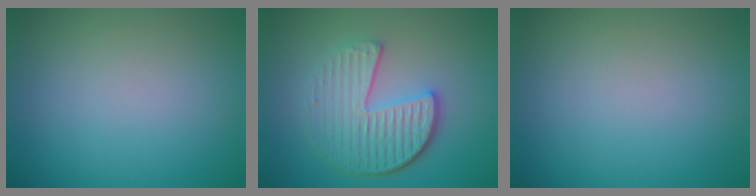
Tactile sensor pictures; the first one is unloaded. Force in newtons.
{"total": 5.6, "press": 4.2, "slide": 3.8}
{"total": 0.0}